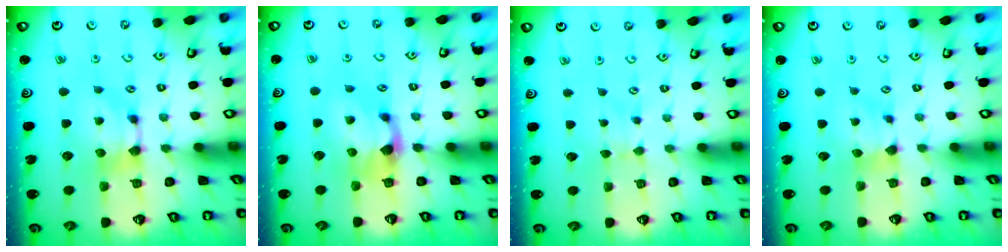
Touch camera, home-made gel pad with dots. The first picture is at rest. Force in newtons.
{"total": 1.4, "press": 0.9, "slide": 1.0}
{"total": 1.6, "press": 1.6, "slide": 0.3}
{"total": 0.9, "press": 0.8, "slide": 0.5}